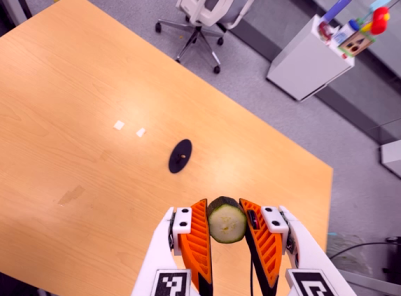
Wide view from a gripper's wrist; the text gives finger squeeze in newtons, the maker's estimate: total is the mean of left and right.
{"total": 9.2, "left": 8.6, "right": 9.7}